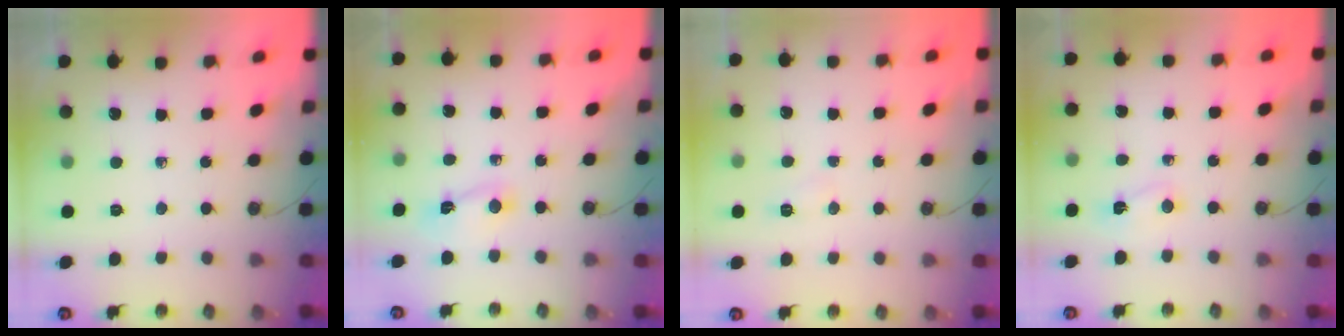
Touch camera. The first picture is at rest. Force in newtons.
{"total": 2.5, "press": 2.5, "slide": 0.3}
{"total": 4.4, "press": 4.4, "slide": 0.5}
{"total": 2.8, "press": 2.7, "slide": 0.5}